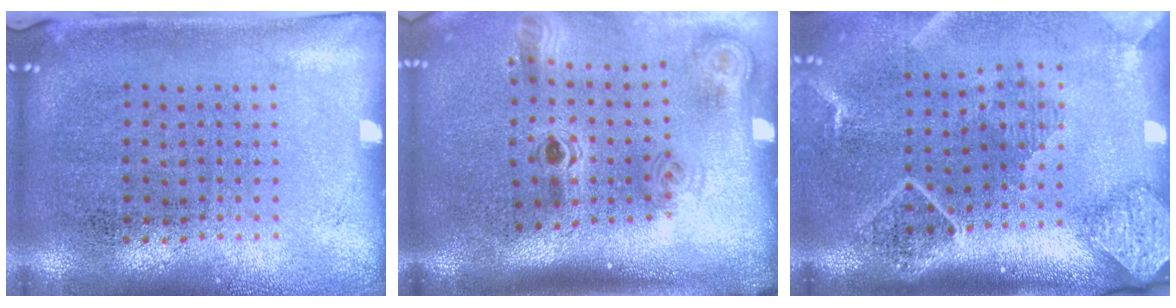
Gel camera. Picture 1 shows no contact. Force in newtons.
{"total": 2.1, "press": 1.4, "slide": 1.5}
{"total": 2.6, "press": 1.9, "slide": 1.8}